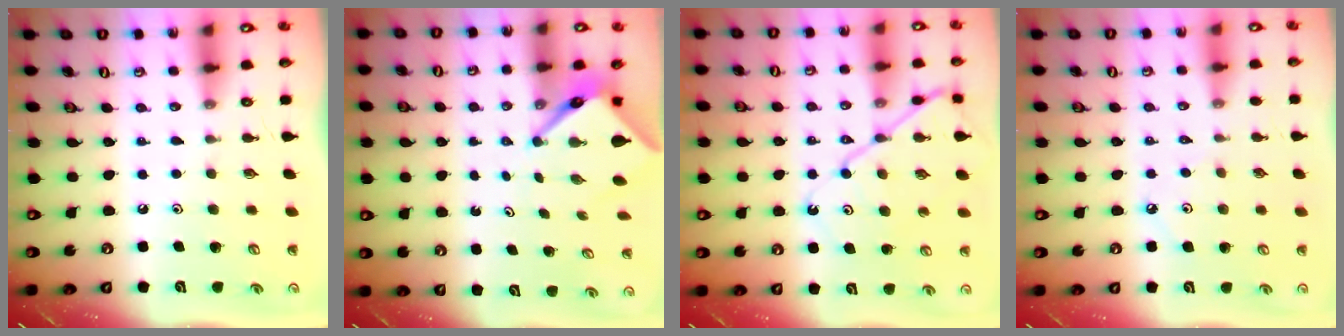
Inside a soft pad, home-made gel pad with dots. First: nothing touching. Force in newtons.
{"total": 5.4, "press": 5.4, "slide": 0.3}
{"total": 12.4, "press": 12.3, "slide": 1.4}
{"total": 3.8, "press": 3.8, "slide": 0.7}